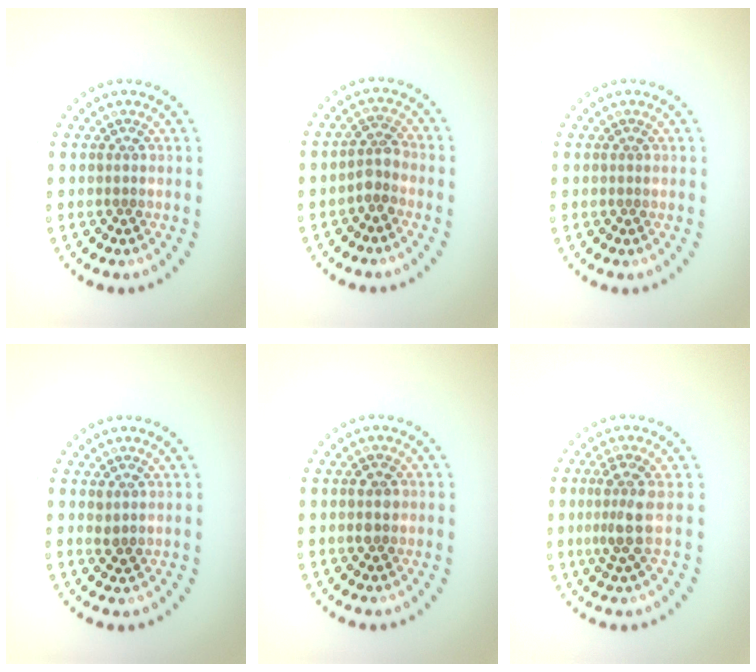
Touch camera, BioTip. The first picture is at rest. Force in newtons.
{"total": 1.9, "press": 1.5, "slide": 1.2}
{"total": 0.0}
{"total": 0.9, "press": 0.8, "slide": 0.2}
{"total": 1.9, "press": 1.9, "slide": 0.1}
{"total": 2.7, "press": 2.1, "slide": 1.7}